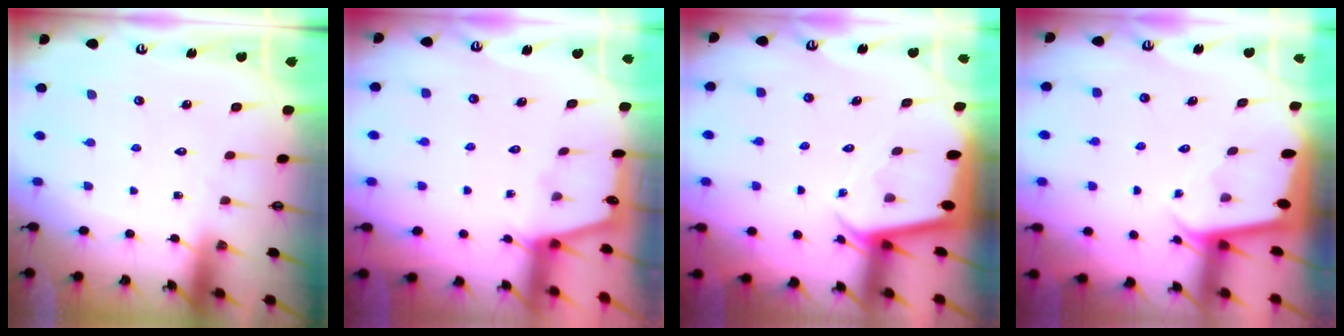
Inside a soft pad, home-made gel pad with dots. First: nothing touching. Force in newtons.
{"total": 1.4, "press": 1.3, "slide": 0.3}
{"total": 1.9, "press": 1.9, "slide": 0.1}
{"total": 1.9, "press": 1.9, "slide": 0.1}